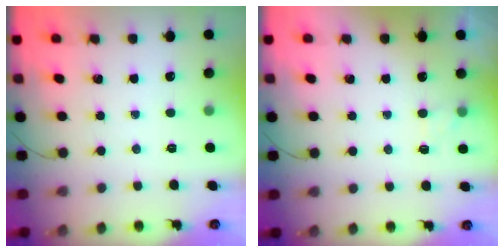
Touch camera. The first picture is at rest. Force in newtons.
{"total": 2.4, "press": 1.9, "slide": 1.4}